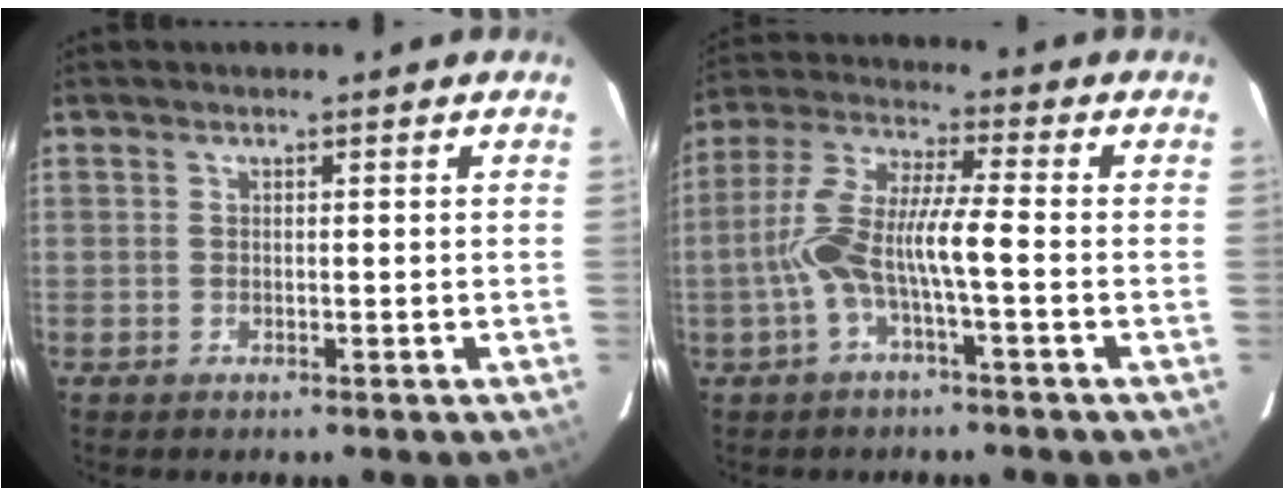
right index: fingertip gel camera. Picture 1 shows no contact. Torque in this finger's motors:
{"motor_torque": [0.45, -0.18, 0.33, 0.16]}